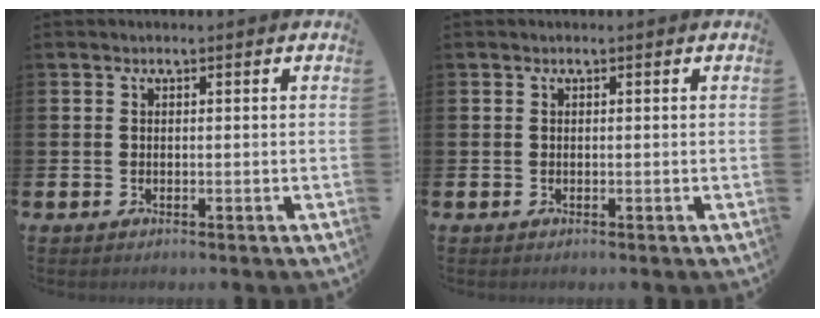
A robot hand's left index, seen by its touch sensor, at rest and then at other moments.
{"total": 0.0}